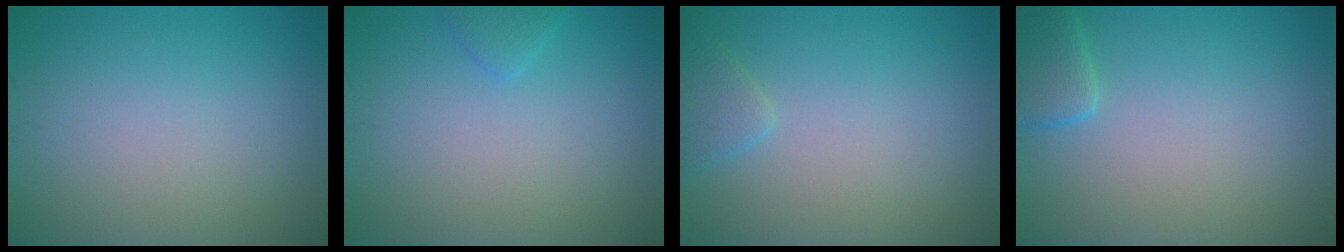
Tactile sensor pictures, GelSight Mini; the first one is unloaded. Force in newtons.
{"total": 1.0, "press": 1.0, "slide": 0.1}
{"total": 1.6, "press": 1.6, "slide": 0.1}
{"total": 2.4, "press": 2.4, "slide": 0.2}